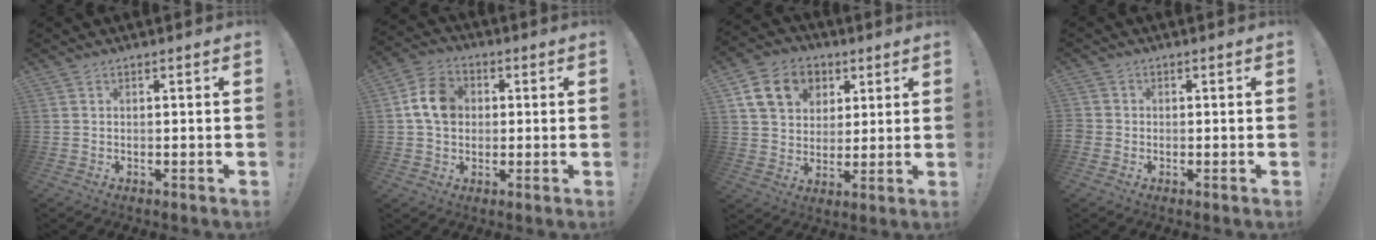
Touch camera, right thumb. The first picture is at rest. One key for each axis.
{"total": 10.7, "fx": 1.5, "fy": 8.5, "fz": 6.3, "tx": -0.102, "ty": 0.015, "tz": 0.033}
{"total": 14.9, "fx": 5.9, "fy": 11.7, "fz": 7.0, "tx": -0.094, "ty": -0.017, "tz": 0.118}
{"total": 2.1, "fx": -0.7, "fy": 1.8, "fz": 0.6, "tx": -0.010, "ty": 0.005, "tz": -0.013}